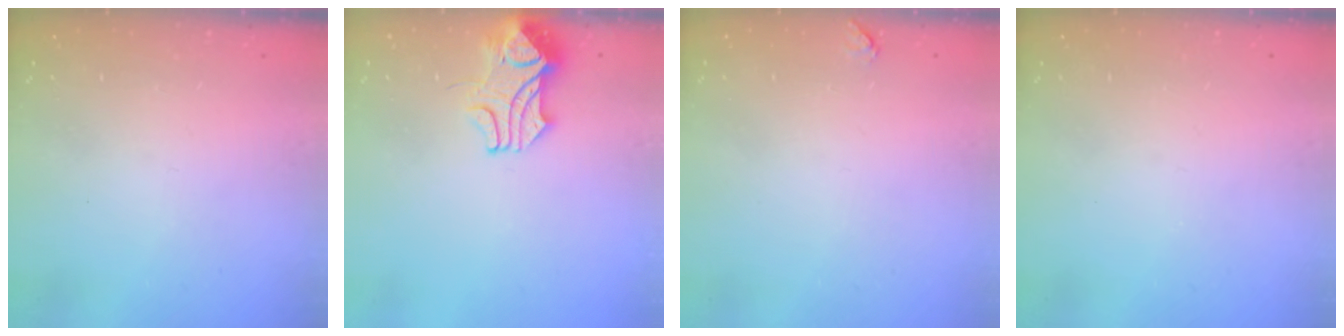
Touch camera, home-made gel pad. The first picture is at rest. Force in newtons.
{"total": 2.4, "press": 2.2, "slide": 1.0}
{"total": 1.4, "press": 1.3, "slide": 0.5}
{"total": 0.0}